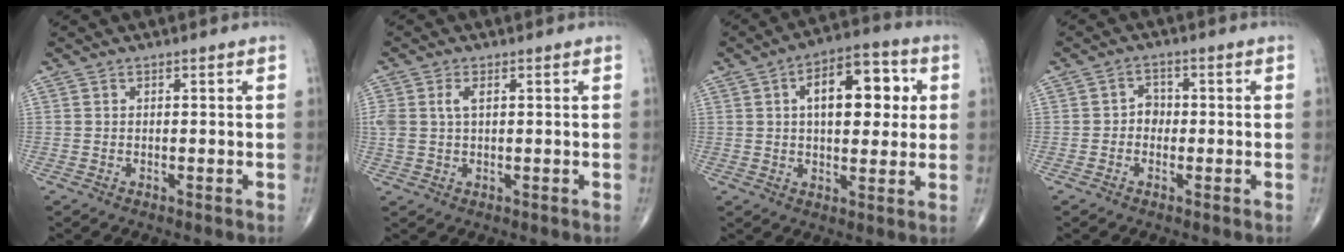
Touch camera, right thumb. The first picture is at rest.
{"total": 3.8, "force": [1.1, 2.1, 3.0], "torque": [-0.077, 0.010, 0.022]}
{"total": 13.9, "force": [3.1, 7.3, 11.4], "torque": [-0.131, 0.014, 0.042]}
{"total": 2.7, "force": [-0.4, 2.3, 1.4], "torque": [0.004, 0.011, -0.016]}